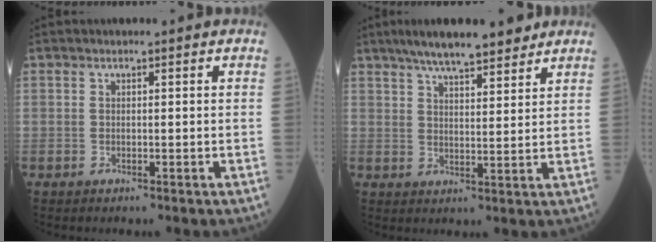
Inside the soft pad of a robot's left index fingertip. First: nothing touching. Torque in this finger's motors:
{"motor_torque": [-0.07, -0.45, 0.14, 0.05]}